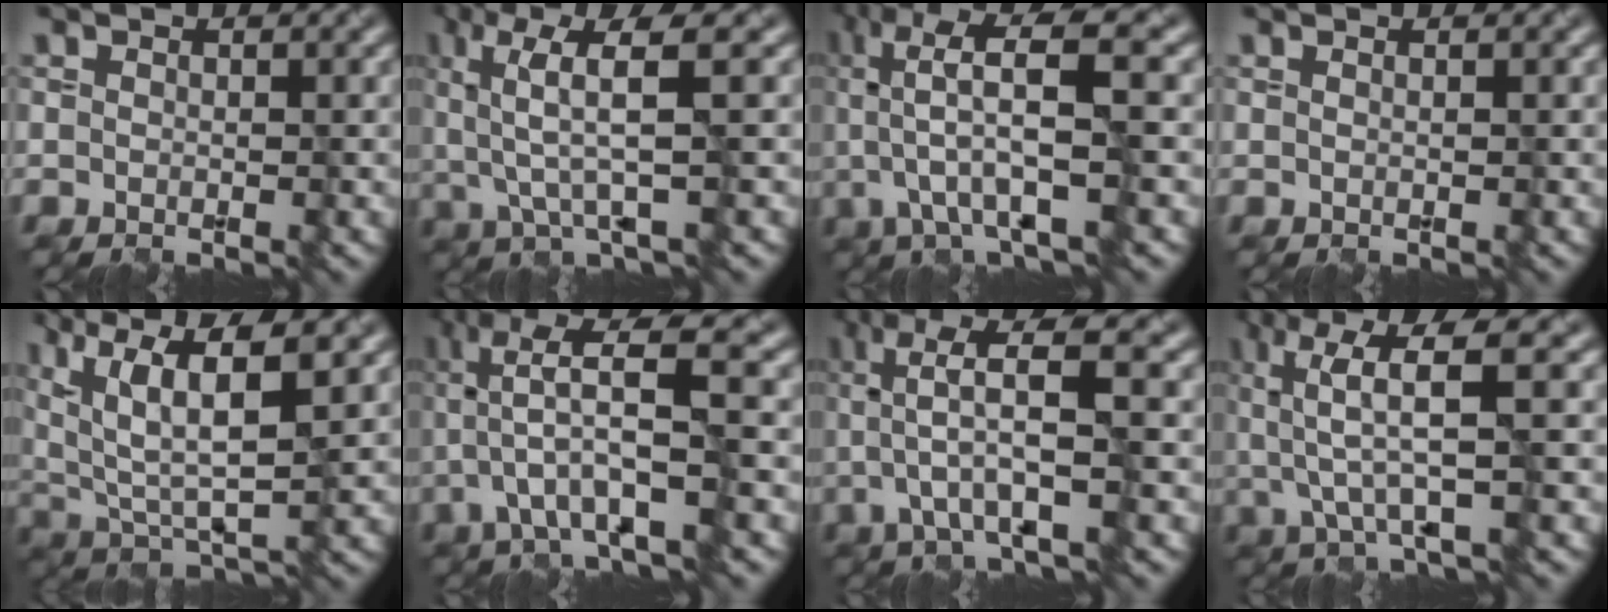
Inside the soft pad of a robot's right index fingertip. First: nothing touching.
{"total": 4.9, "force": [0.4, 0.7, 4.9], "torque": [-0.112, 0.000, 0.017]}
{"total": 7.9, "force": [0.0, 2.0, 7.6], "torque": [-0.159, 0.009, 0.003]}
{"total": 1.4, "force": [0.8, 0.8, 0.9], "torque": [0.000, 0.006, -0.003]}
{"total": 8.9, "force": [3.8, 3.2, 7.4], "torque": [-0.153, 0.006, 0.074]}
{"total": 8.2, "force": [-0.5, 2.0, 7.9], "torque": [-0.158, 0.010, -0.002]}
{"total": 6.7, "force": [0.4, 1.5, 6.5], "torque": [-0.135, 0.008, 0.013]}
{"total": 5.5, "force": [0.5, 0.9, 5.4], "torque": [-0.124, 0.003, 0.017]}